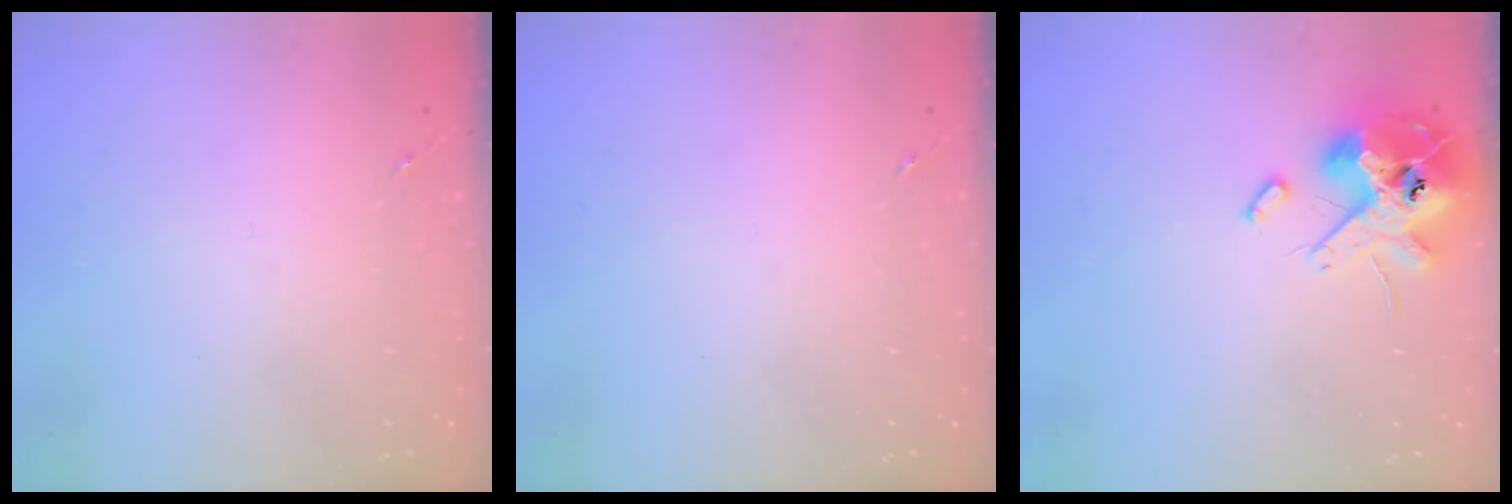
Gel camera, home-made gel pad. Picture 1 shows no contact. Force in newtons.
{"total": 0.0}
{"total": 14.3, "press": 14.0, "slide": 2.5}